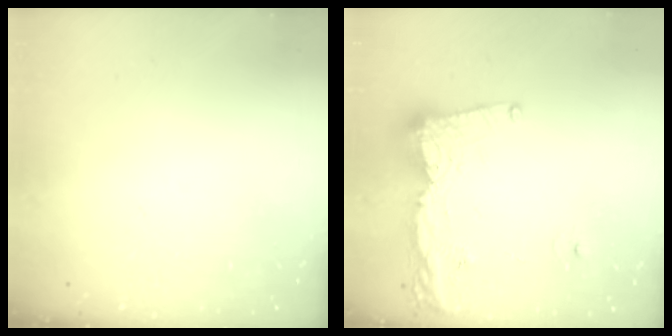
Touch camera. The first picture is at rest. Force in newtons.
{"total": 15.2, "press": 15.1, "slide": 1.5}